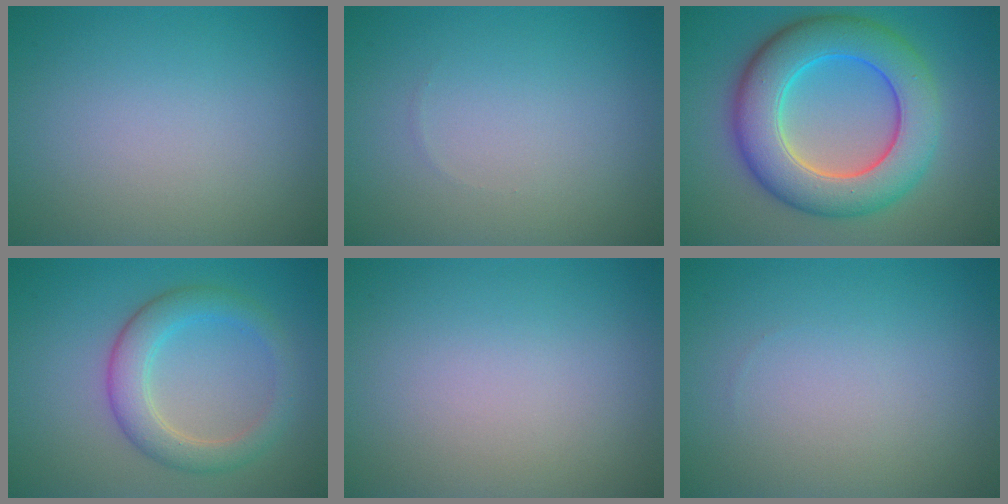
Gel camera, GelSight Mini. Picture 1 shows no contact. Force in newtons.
{"total": 0.0}
{"total": 9.4, "press": 9.4, "slide": 0.5}
{"total": 4.0, "press": 4.0, "slide": 0.1}
{"total": 0.0}
{"total": 0.0}